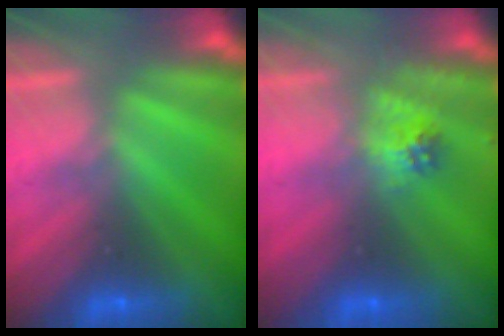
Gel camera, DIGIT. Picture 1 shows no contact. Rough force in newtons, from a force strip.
{"total": 2.2}